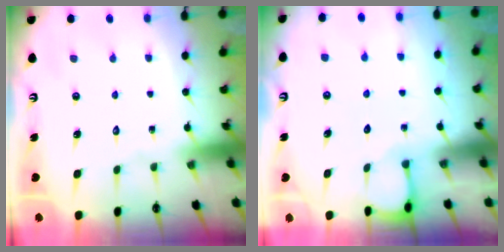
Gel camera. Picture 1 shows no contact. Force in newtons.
{"total": 2.1, "press": 2.1, "slide": 0.2}